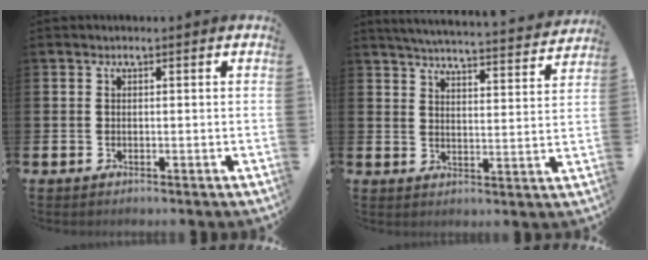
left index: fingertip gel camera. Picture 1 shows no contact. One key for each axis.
{"total": 5.2, "fx": 5.1, "fy": 0.1, "fz": 1.1, "tx": -0.034, "ty": -0.043, "tz": 0.085}